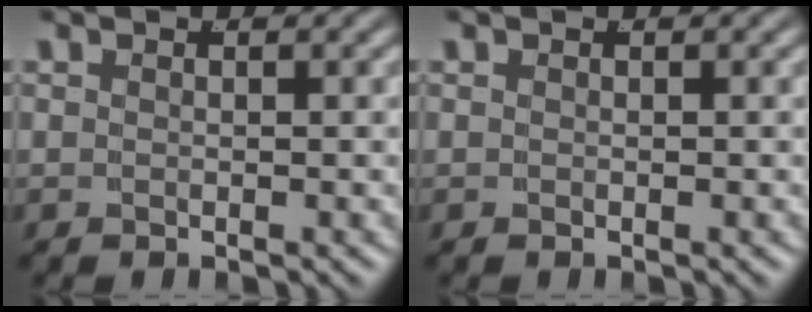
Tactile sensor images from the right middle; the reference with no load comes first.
{"total": 0.0}